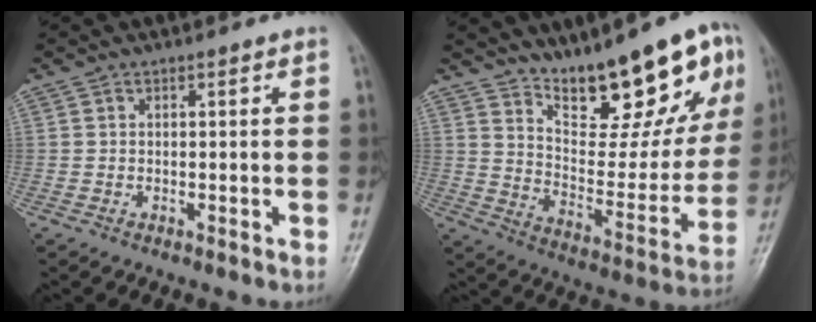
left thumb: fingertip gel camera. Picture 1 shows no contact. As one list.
[{"total": 20.0, "force": [13.5, 6.5, 13.3], "torque": [-0.137, -0.084, 0.216]}]